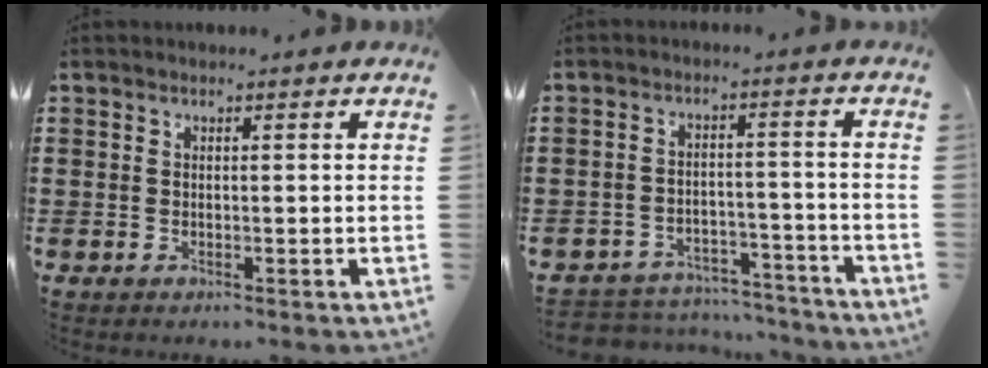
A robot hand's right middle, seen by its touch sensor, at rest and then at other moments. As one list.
[{"total": 5.2, "force": [-5.1, 0.9, 0.1], "torque": [-0.008, 0.012, -0.107]}]